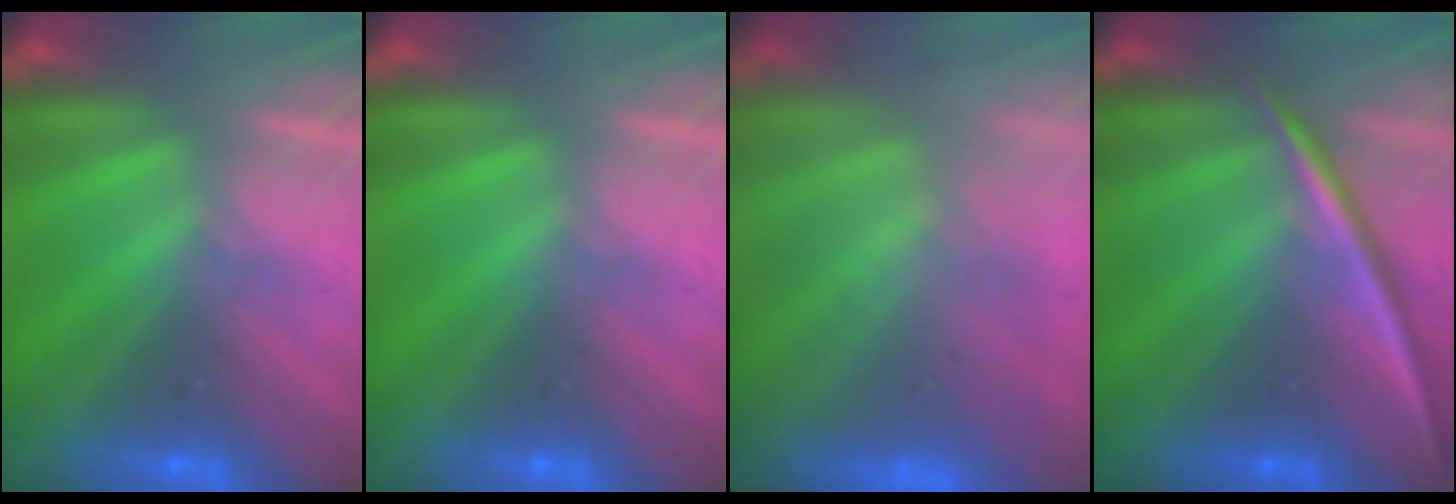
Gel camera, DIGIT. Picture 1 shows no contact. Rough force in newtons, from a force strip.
{"total": 0.0}
{"total": 9.8}
{"total": 2.2}